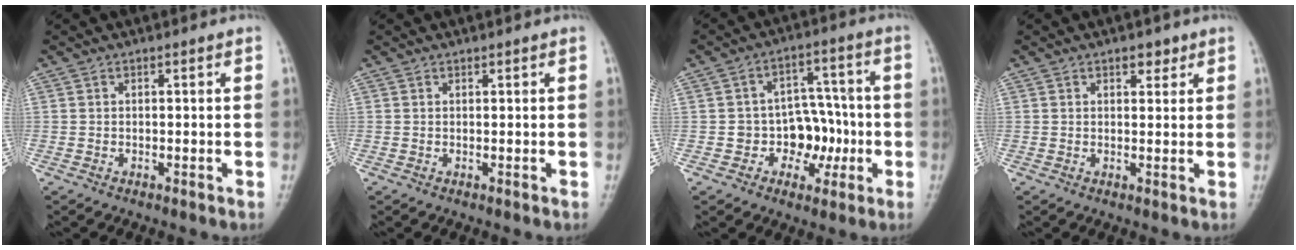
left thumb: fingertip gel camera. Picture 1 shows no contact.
{"total": 0.0}
{"total": 9.5, "force": [-2.2, 7.3, 5.7], "torque": [-0.028, 0.037, -0.035]}
{"total": 2.3, "force": [1.4, 1.4, 1.2], "torque": [0.002, -0.006, 0.018]}